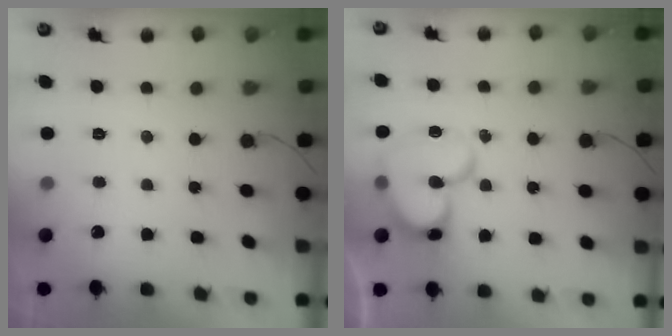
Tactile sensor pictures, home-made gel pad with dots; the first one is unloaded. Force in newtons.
{"total": 15.0, "press": 14.8, "slide": 1.8}